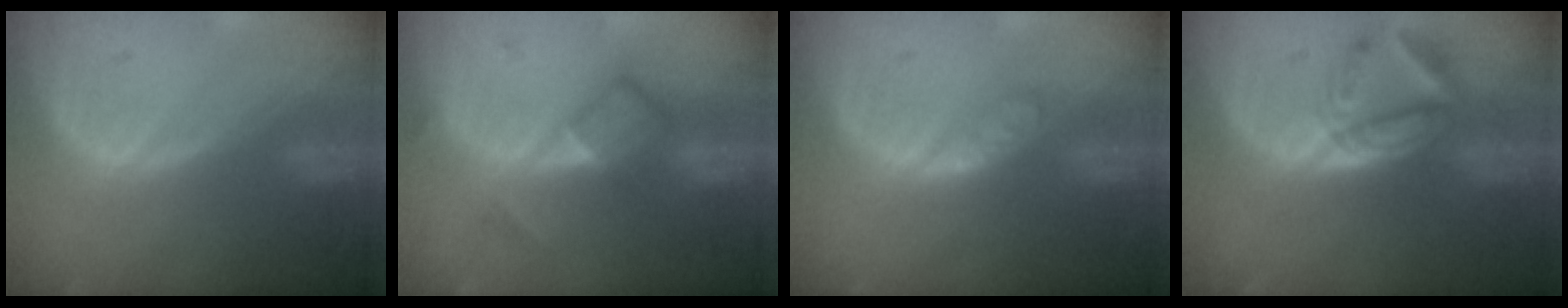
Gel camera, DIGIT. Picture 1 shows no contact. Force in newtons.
{"total": 5.0, "press": 4.9, "slide": 1.0}
{"total": 2.7, "press": 2.7, "slide": 0.3}
{"total": 5.6, "press": 5.3, "slide": 1.7}